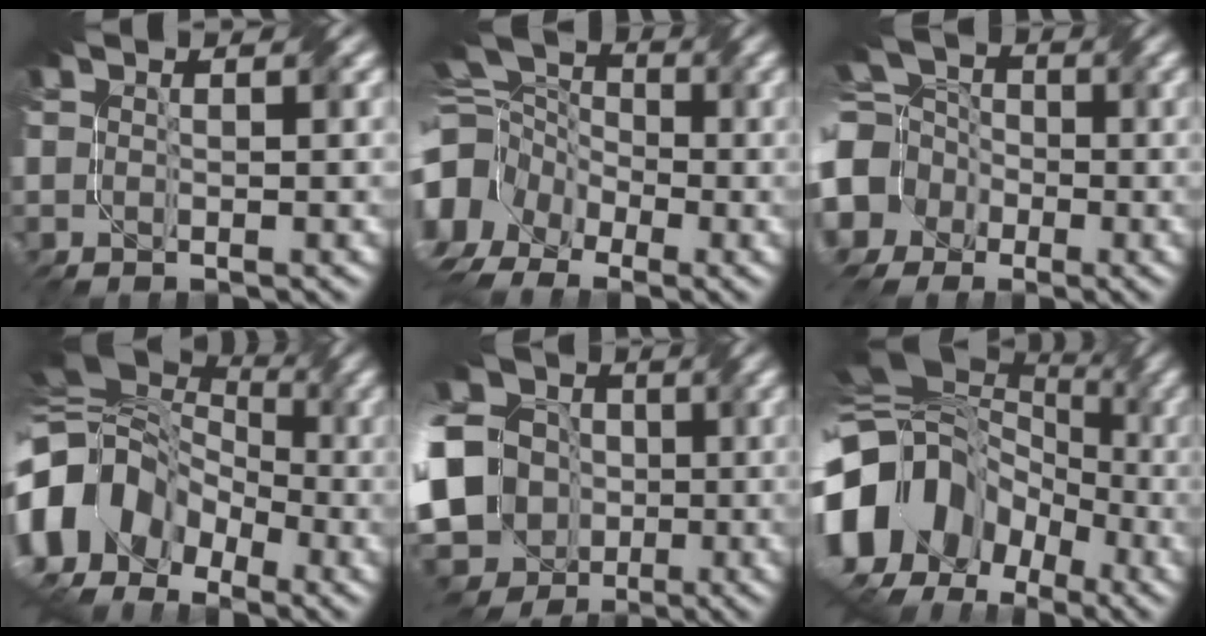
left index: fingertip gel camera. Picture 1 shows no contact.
{"total": 13.0, "force": [-6.0, 9.8, 5.9], "torque": [-0.156, -0.010, -0.106]}
{"total": 8.8, "force": [-2.1, 8.0, 3.1], "torque": [-0.095, -0.011, -0.058]}
{"total": 13.9, "force": [-4.7, 10.9, 7.3], "torque": [-0.166, 0.001, -0.088]}
{"total": 20.4, "force": [-3.3, 17.9, 9.1], "torque": [-0.219, 0.007, -0.098]}
{"total": 16.9, "force": [-5.4, 13.3, 8.9], "torque": [-0.193, 0.015, -0.098]}